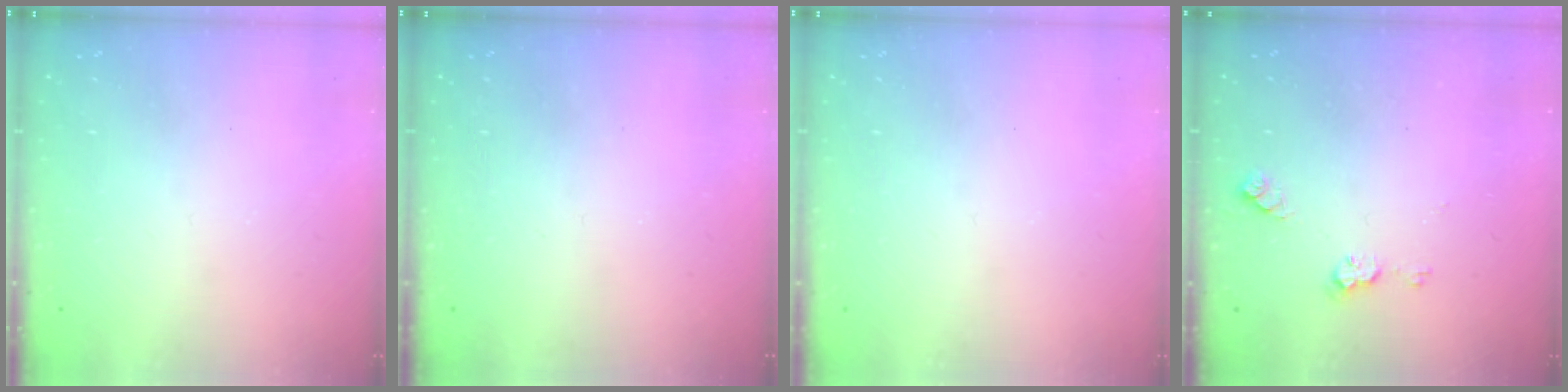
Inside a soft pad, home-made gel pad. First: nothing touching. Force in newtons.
{"total": 0.0}
{"total": 0.0}
{"total": 5.1, "press": 5.0, "slide": 0.6}